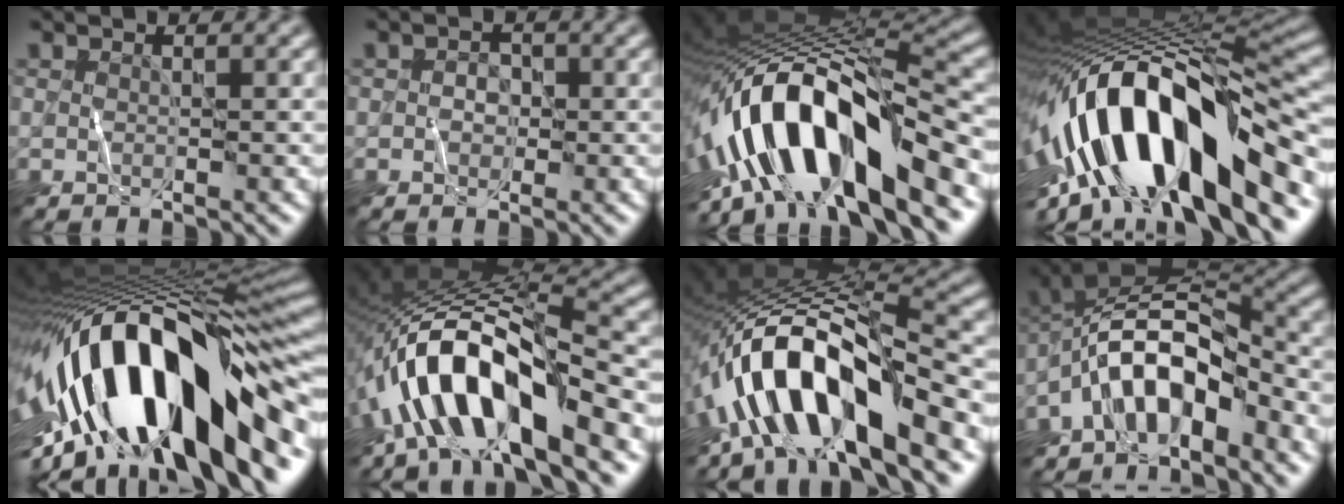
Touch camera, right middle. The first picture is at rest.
{"total": 1.3, "force": [-0.1, 1.1, 0.6], "torque": [0.007, 0.004, -0.007]}
{"total": 13.7, "force": [-5.2, 4.9, 11.7], "torque": [-0.185, 0.019, -0.092]}
{"total": 16.4, "force": [-4.5, 6.7, 14.2], "torque": [-0.231, 0.024, -0.079]}
{"total": 17.8, "force": [-3.8, 7.3, 15.8], "torque": [-0.261, 0.031, -0.068]}
{"total": 10.5, "force": [-5.5, 3.4, 8.3], "torque": [-0.134, 0.018, -0.107]}
{"total": 11.5, "force": [-5.9, 3.4, 9.3], "torque": [-0.148, 0.020, -0.107]}
{"total": 8.5, "force": [-4.5, 3.8, 6.1], "torque": [-0.096, 0.013, -0.094]}